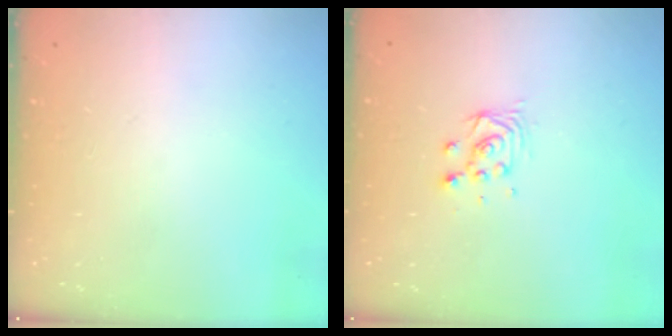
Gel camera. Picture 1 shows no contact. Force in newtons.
{"total": 4.0, "press": 4.0, "slide": 0.2}